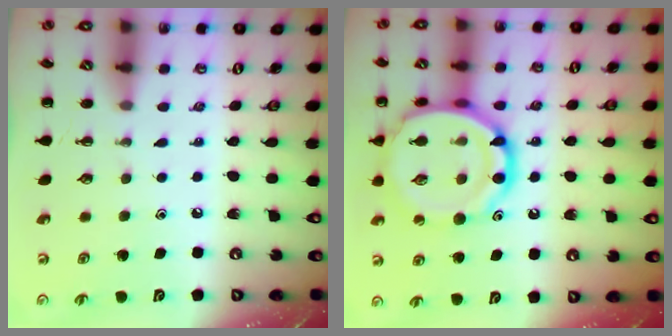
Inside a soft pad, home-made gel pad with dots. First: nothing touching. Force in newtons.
{"total": 20.0, "press": 19.8, "slide": 2.5}